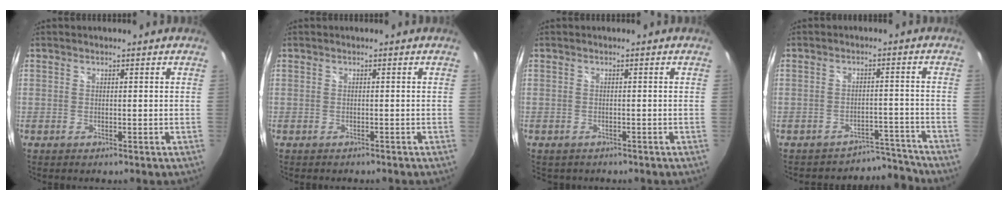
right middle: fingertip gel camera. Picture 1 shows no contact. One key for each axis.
{"total": 0.8, "fx": -0.8, "fy": 0.3, "fz": 0.2, "tx": -0.007, "ty": -0.002, "tz": -0.010}
{"total": 1.5, "fx": -1.1, "fy": 1.0, "fz": 0.3, "tx": -0.011, "ty": -0.004, "tz": -0.015}
{"total": 5.4, "fx": -5.1, "fy": 1.0, "fz": -1.3, "tx": 0.030, "ty": 0.030, "tz": -0.072}